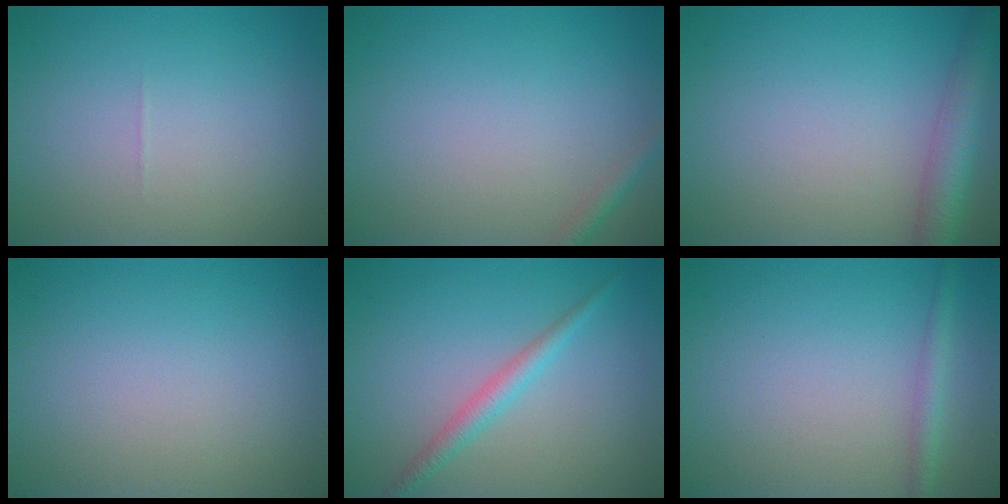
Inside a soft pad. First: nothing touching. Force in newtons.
{"total": 1.2, "press": 1.2, "slide": 0.1}
{"total": 4.2, "press": 4.2, "slide": 0.2}
{"total": 0.0}
{"total": 2.0, "press": 2.0, "slide": 0.1}
{"total": 1.6, "press": 1.6, "slide": 0.0}